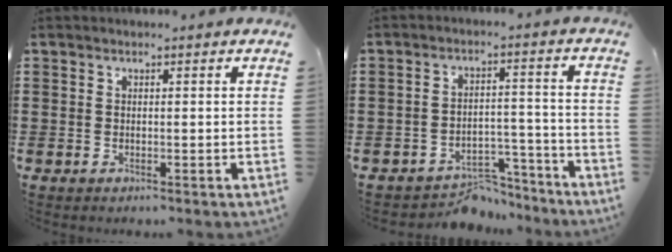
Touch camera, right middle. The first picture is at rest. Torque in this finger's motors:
{"motor_torque": [-0.44, -0.06, -0.17, -0.05]}